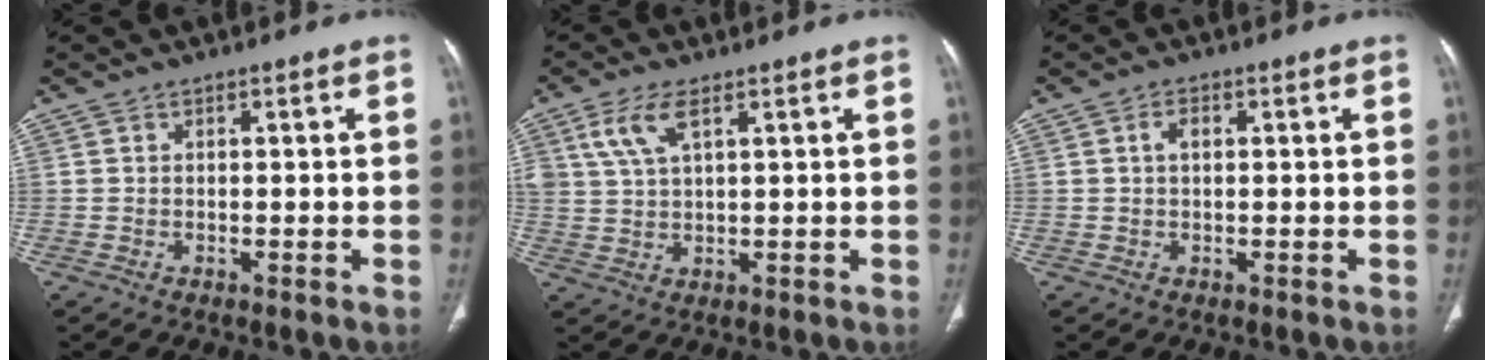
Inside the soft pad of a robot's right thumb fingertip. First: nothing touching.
{"total": 6.0, "force": [2.9, 2.4, 4.6], "torque": [-0.105, -0.003, 0.061]}
{"total": 2.1, "force": [0.3, 1.3, 1.6], "torque": [-0.027, 0.007, 0.004]}